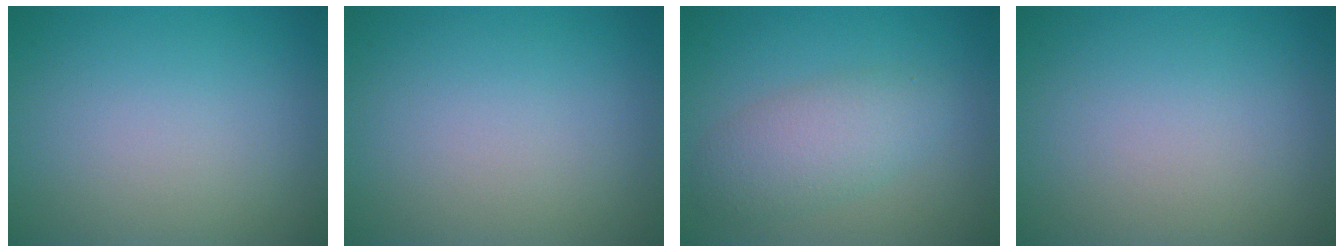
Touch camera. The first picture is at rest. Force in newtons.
{"total": 0.0}
{"total": 3.9, "press": 3.9, "slide": 0.1}
{"total": 0.0}